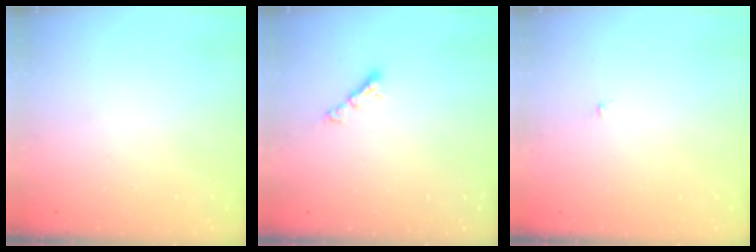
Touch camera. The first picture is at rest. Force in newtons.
{"total": 4.1, "press": 4.1, "slide": 0.5}
{"total": 0.6, "press": 0.6, "slide": 0.2}